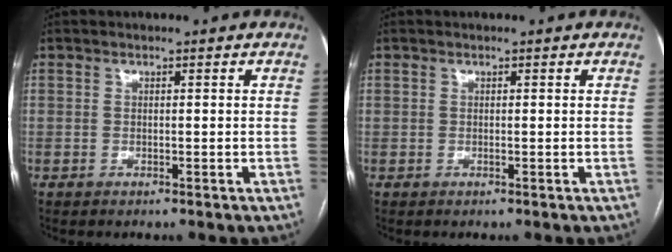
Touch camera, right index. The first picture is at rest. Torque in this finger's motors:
{"motor_torque": [0.82, -0.08, 0.41, 0.10]}